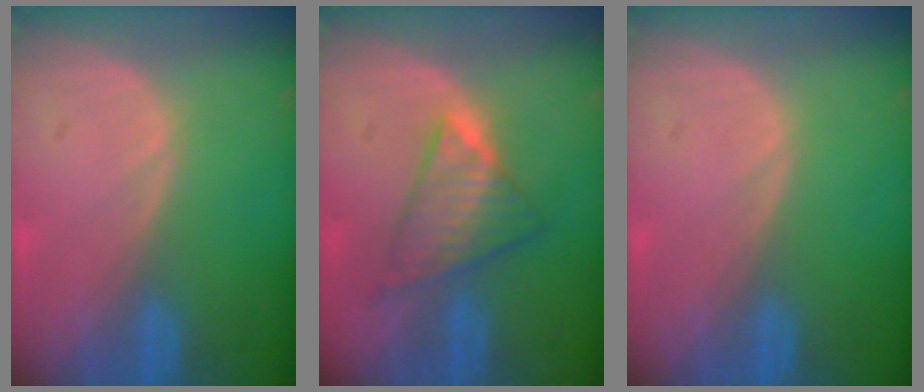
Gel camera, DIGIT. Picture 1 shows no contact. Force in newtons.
{"total": 6.1, "press": 6.0, "slide": 1.2}
{"total": 0.0}